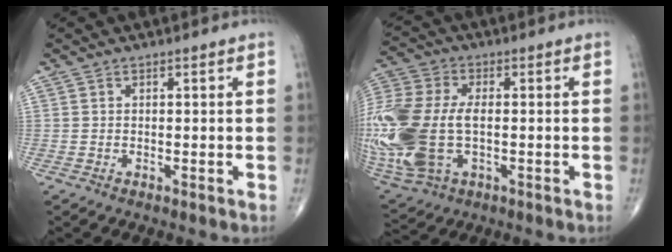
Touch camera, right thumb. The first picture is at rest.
{"total": 25.4, "force": [-2.7, 15.3, 20.0], "torque": [-0.540, -0.005, -0.036]}